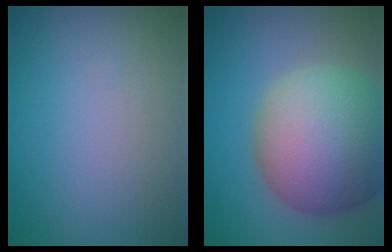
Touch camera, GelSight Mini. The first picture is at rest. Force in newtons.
{"total": 13.1, "press": 13.1, "slide": 0.8}